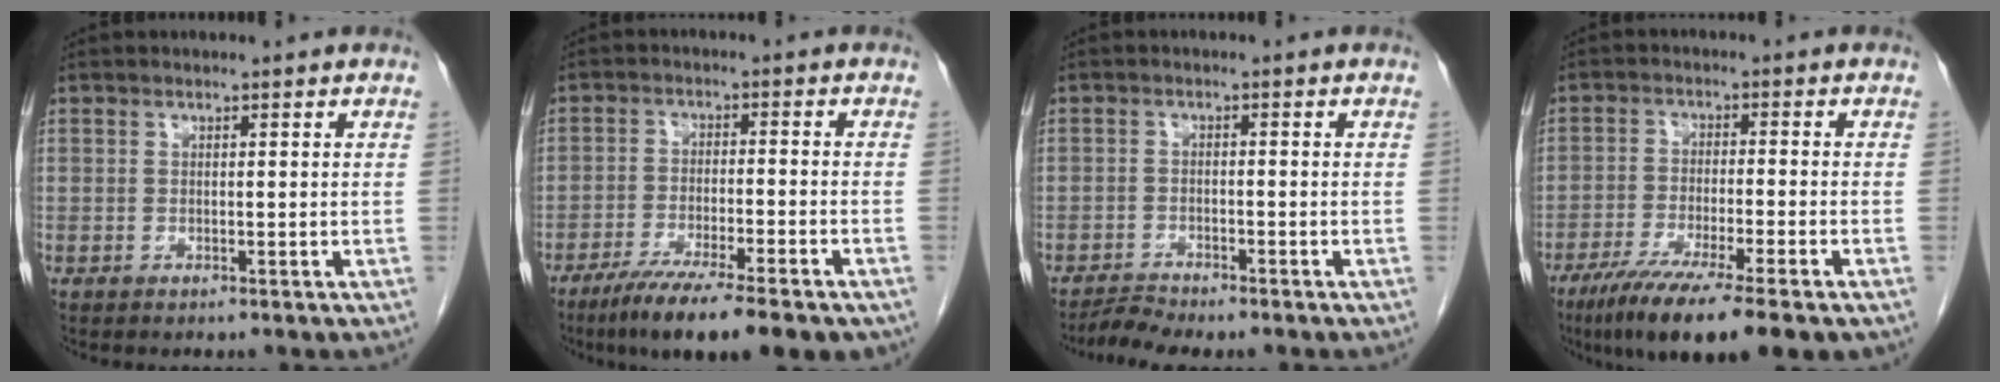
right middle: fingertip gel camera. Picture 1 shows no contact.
{"total": 14.1, "force": [-10.3, 2.2, 9.3], "torque": [-0.127, -0.026, -0.160]}
{"total": 2.7, "force": [-2.6, -0.3, 0.5], "torque": [-0.013, -0.013, -0.048]}
{"total": 12.9, "force": [-8.8, 1.1, 9.3], "torque": [-0.150, -0.031, -0.139]}